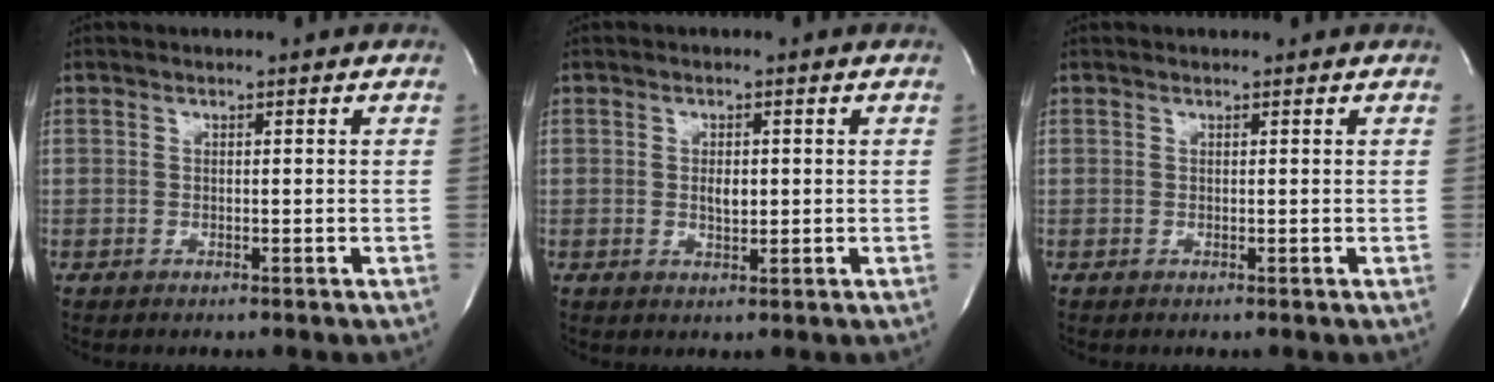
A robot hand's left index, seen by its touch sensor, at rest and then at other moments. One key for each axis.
{"total": 2.1, "fx": 0.1, "fy": 1.0, "fz": 1.9, "tx": -0.033, "ty": -0.001, "tz": 0.004}
{"total": 0.6, "fx": 0.6, "fy": 0.0, "fz": 0.1, "tx": -0.002, "ty": 0.009, "tz": 0.011}